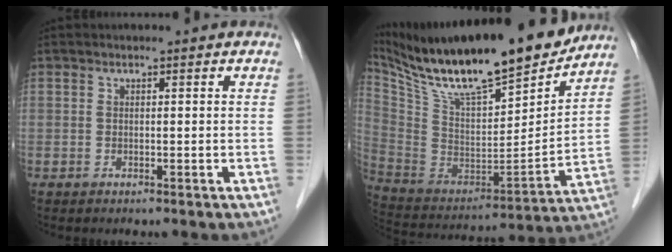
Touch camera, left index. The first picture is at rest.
{"total": 26.3, "force": [21.4, 4.4, 14.6], "torque": [-0.267, -0.014, 0.353]}